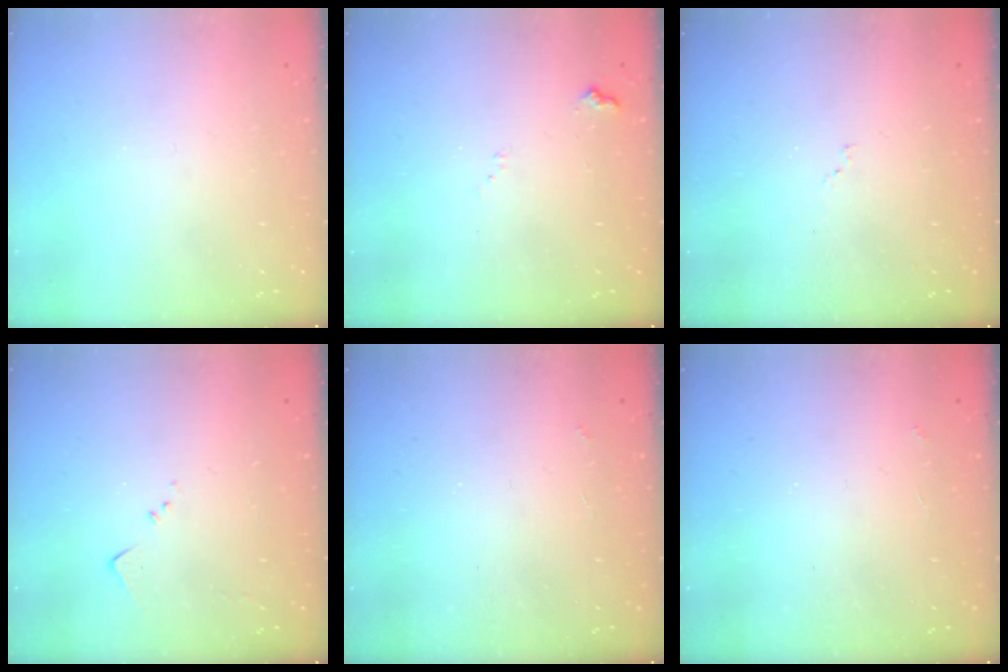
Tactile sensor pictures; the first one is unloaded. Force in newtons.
{"total": 5.1, "press": 5.0, "slide": 0.8}
{"total": 5.7, "press": 5.6, "slide": 0.6}
{"total": 3.7, "press": 3.7, "slide": 0.5}
{"total": 2.5, "press": 2.4, "slide": 0.4}
{"total": 2.5, "press": 2.5, "slide": 0.5}